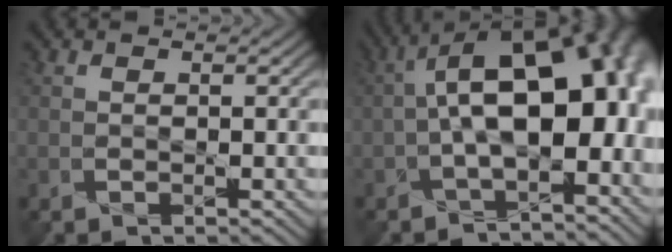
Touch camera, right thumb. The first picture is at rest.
{"total": 16.1, "force": [-0.4, 7.7, 14.2], "torque": [-0.196, 0.004, 0.003]}